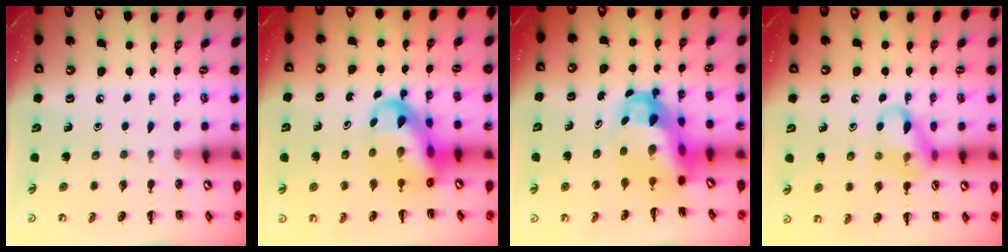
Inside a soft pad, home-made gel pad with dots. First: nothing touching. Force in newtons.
{"total": 11.5, "press": 11.1, "slide": 3.0}
{"total": 7.0, "press": 6.7, "slide": 2.0}
{"total": 12.7, "press": 12.5, "slide": 1.8}